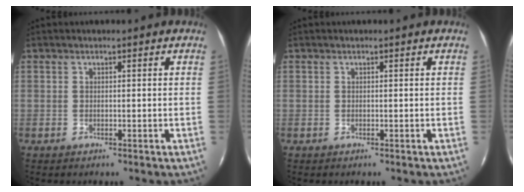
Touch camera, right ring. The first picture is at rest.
{"total": 0.0}